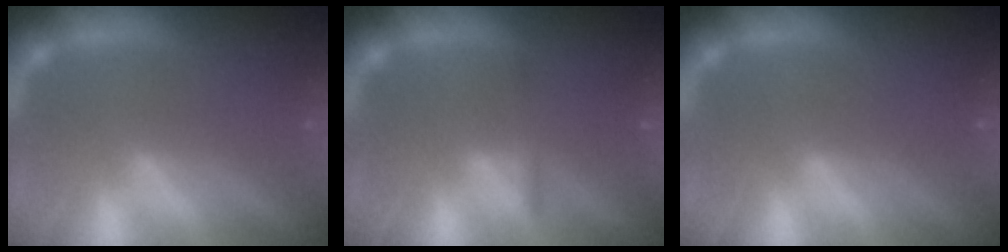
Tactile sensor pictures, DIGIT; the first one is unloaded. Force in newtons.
{"total": 1.4}
{"total": 0.0}